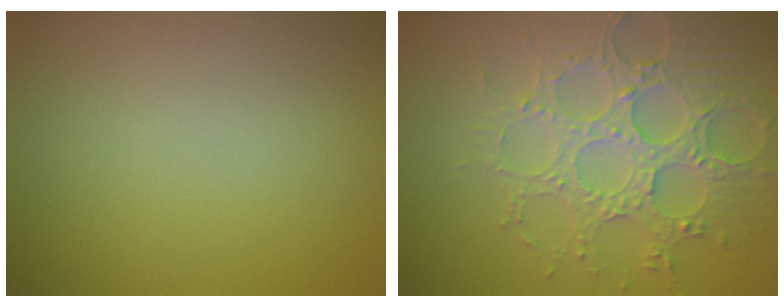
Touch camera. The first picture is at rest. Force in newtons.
{"total": 5.8, "press": 5.2, "slide": 2.5}